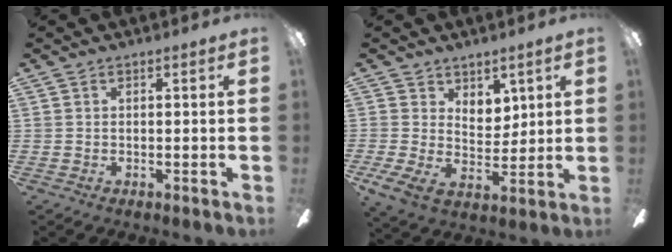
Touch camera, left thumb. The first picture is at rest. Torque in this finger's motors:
{"motor_torque": [0.08, 0.32, 1.22, 0.32, 0.07]}